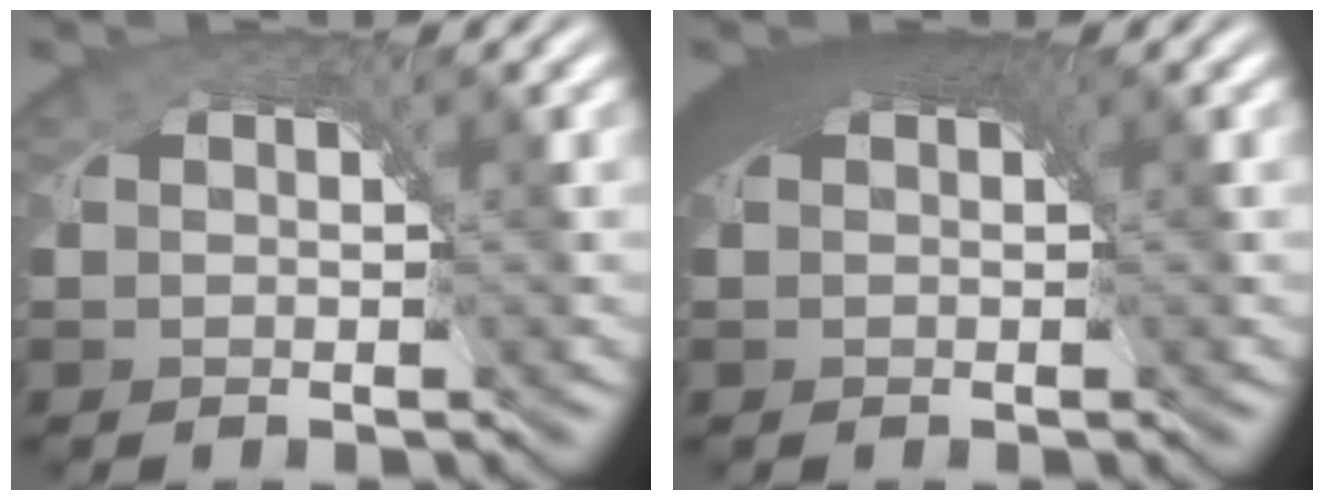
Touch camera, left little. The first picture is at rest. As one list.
[{"total": 6.7, "force": [2.1, 3.9, 5.0], "torque": [-0.092, -0.007, 0.030]}]